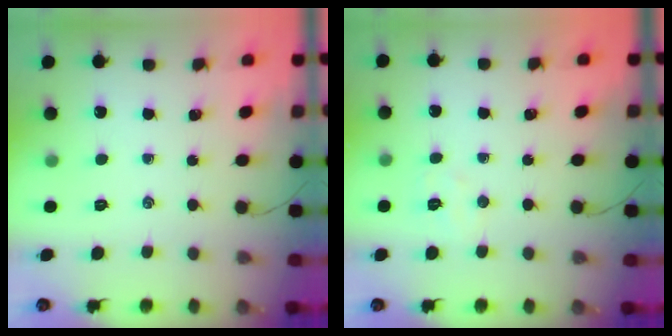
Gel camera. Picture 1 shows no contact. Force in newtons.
{"total": 4.4, "press": 4.3, "slide": 0.8}